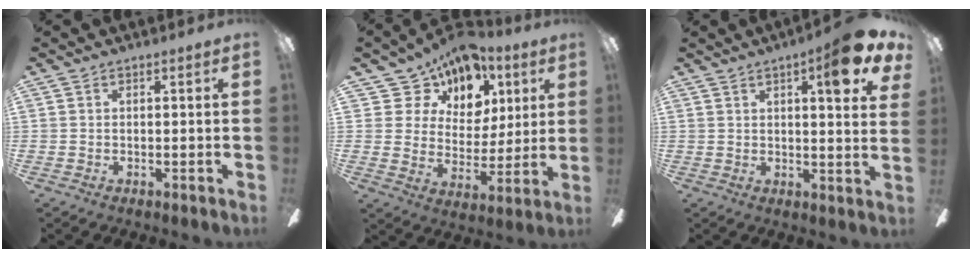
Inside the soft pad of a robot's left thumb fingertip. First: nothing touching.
{"total": 14.0, "force": [9.5, 9.5, 3.9], "torque": [-0.082, -0.057, 0.178]}
{"total": 8.7, "force": [4.6, 1.6, 7.2], "torque": [-0.098, -0.020, 0.067]}